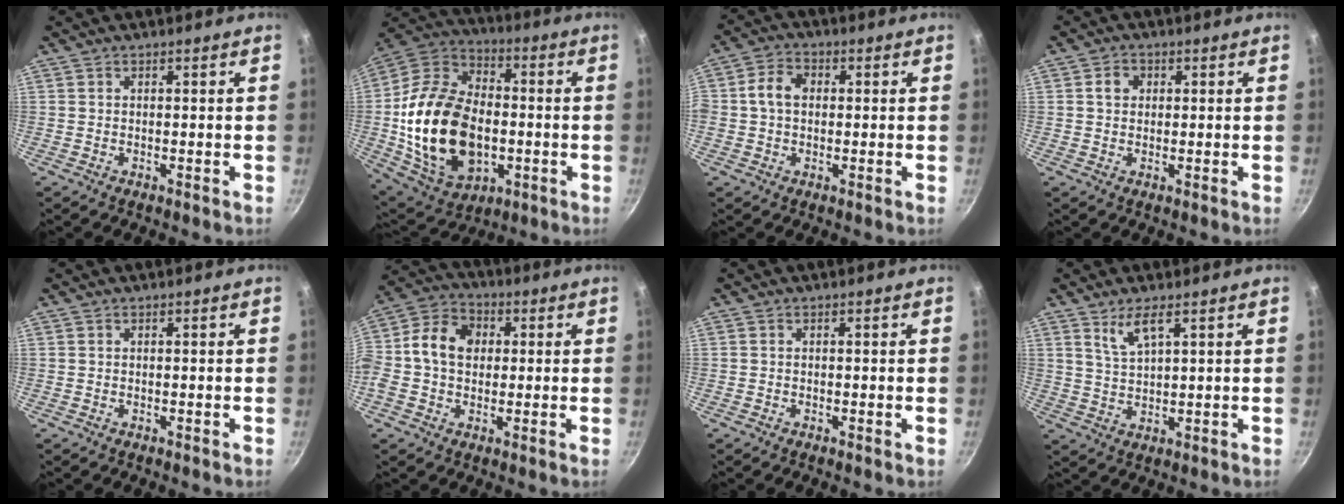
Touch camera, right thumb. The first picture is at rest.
{"total": 25.7, "force": [-3.1, 17.0, 19.1], "torque": [-0.341, 0.024, -0.048]}
{"total": 5.8, "force": [0.5, 4.4, 3.7], "torque": [-0.059, 0.014, -0.005]}
{"total": 2.8, "force": [0.7, 2.4, 1.4], "torque": [-0.007, 0.004, 0.009]}
{"total": 0.0}
{"total": 11.8, "force": [1.0, 9.1, 7.5], "torque": [-0.113, 0.023, -0.007]}
{"total": 0.0}
{"total": 4.9, "force": [2.8, 1.2, 3.9], "torque": [-0.072, -0.014, 0.065]}